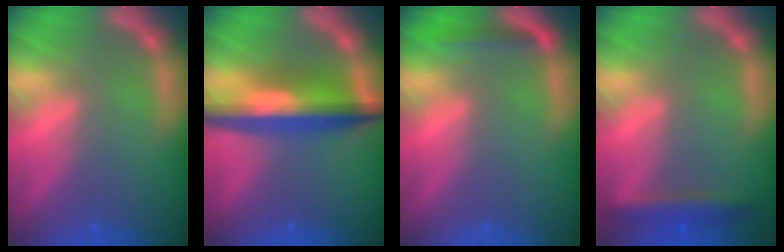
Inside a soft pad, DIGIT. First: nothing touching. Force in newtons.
{"total": 8.0}
{"total": 1.9}
{"total": 2.9}